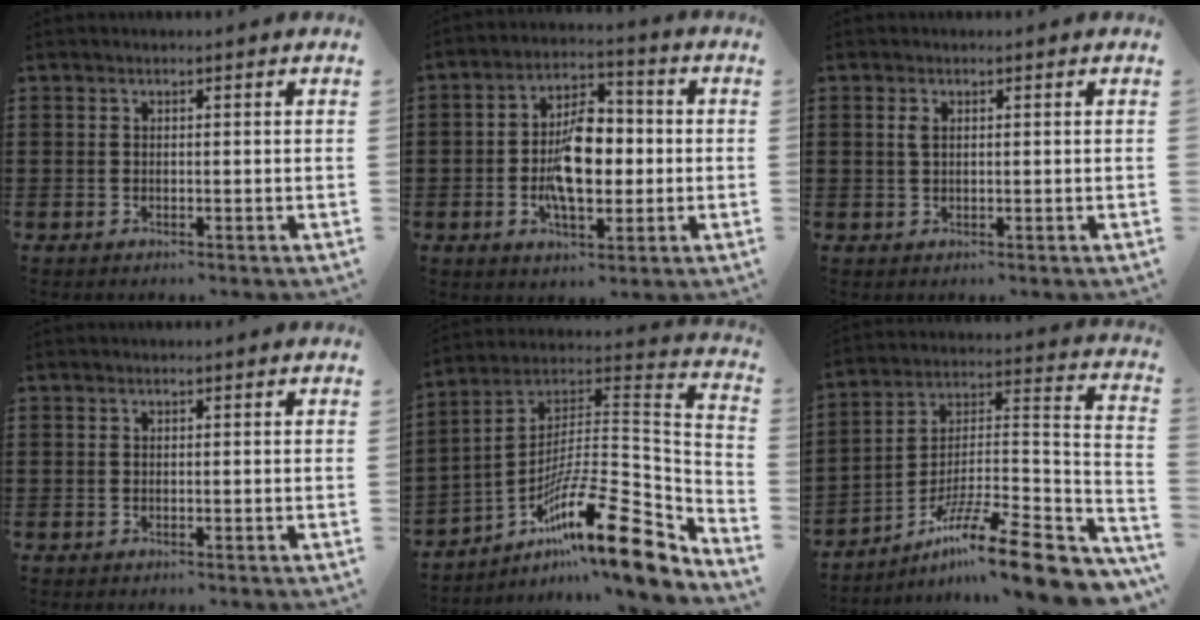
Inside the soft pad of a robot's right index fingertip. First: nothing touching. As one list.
[{"total": 9.6, "force": [-1.0, 4.9, 8.2], "torque": [-0.148, 0.003, -0.024]}, {"total": 1.4, "force": [0.4, 0.7, 1.2], "torque": [-0.026, 0.004, 0.006]}, {"total": 0.0}, {"total": 17.2, "force": [-10.1, 3.5, 13.5], "torque": [-0.212, 0.001, -0.184]}, {"total": 14.7, "force": [-10.0, 1.8, 10.7], "torque": [-0.182, 0.017, -0.179]}]